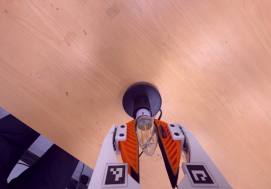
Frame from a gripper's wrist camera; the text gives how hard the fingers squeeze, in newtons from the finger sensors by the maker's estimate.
{"total": 14.1, "left": 13.3, "right": 14.9}